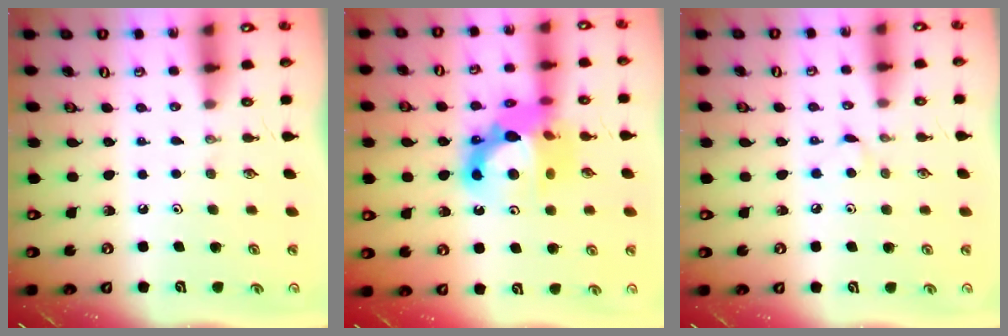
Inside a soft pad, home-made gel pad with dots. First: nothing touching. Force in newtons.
{"total": 15.7, "press": 15.7, "slide": 1.3}
{"total": 3.9, "press": 3.9, "slide": 0.5}